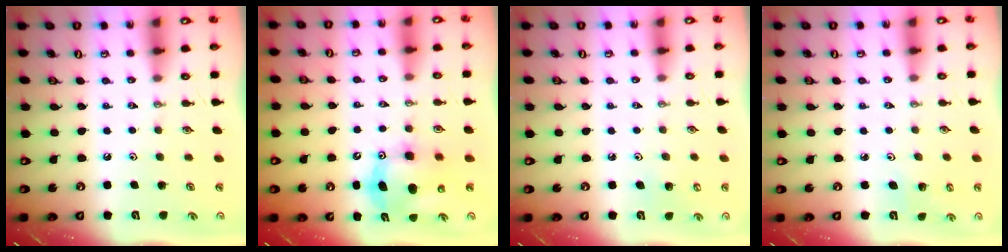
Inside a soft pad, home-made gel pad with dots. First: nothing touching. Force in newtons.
{"total": 11.1, "press": 10.9, "slide": 2.2}
{"total": 5.2, "press": 5.1, "slide": 0.5}
{"total": 2.8, "press": 2.8, "slide": 0.2}